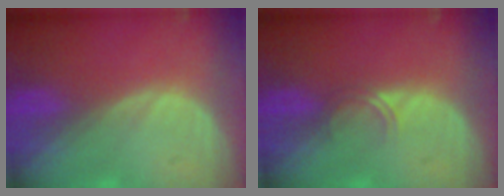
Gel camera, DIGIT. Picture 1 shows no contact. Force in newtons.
{"total": 1.7, "press": 1.4, "slide": 1.0}